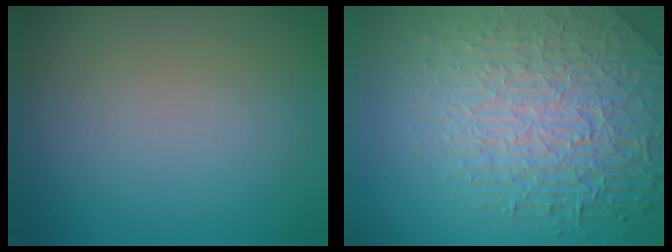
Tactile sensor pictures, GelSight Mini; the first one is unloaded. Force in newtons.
{"total": 9.0, "press": 6.1, "slide": 6.6}